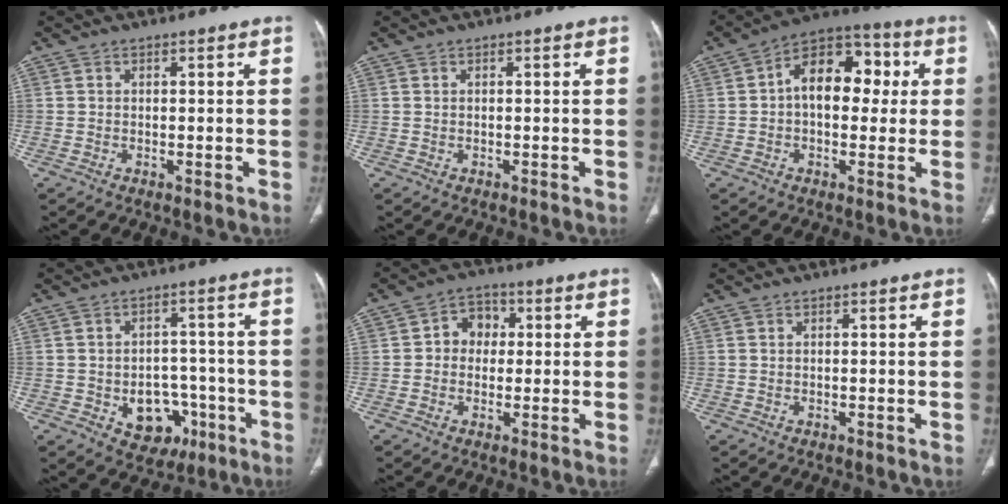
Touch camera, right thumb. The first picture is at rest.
{"total": 0.0}
{"total": 13.8, "force": [1.7, 8.8, 10.5], "torque": [-0.119, 0.033, 0.013]}
{"total": 9.7, "force": [-3.6, 7.3, 5.2], "torque": [-0.034, 0.030, -0.038]}
{"total": 5.9, "force": [0.6, 5.0, 3.1], "torque": [-0.017, 0.014, -0.001]}
{"total": 0.0}